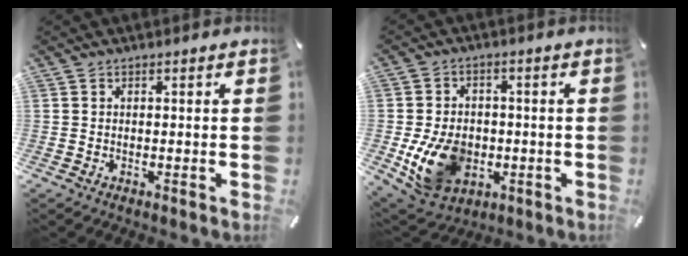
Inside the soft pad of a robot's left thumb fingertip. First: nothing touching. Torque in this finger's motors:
{"motor_torque": [1.47, 2.67, 0.68, -0.35, 0.49]}